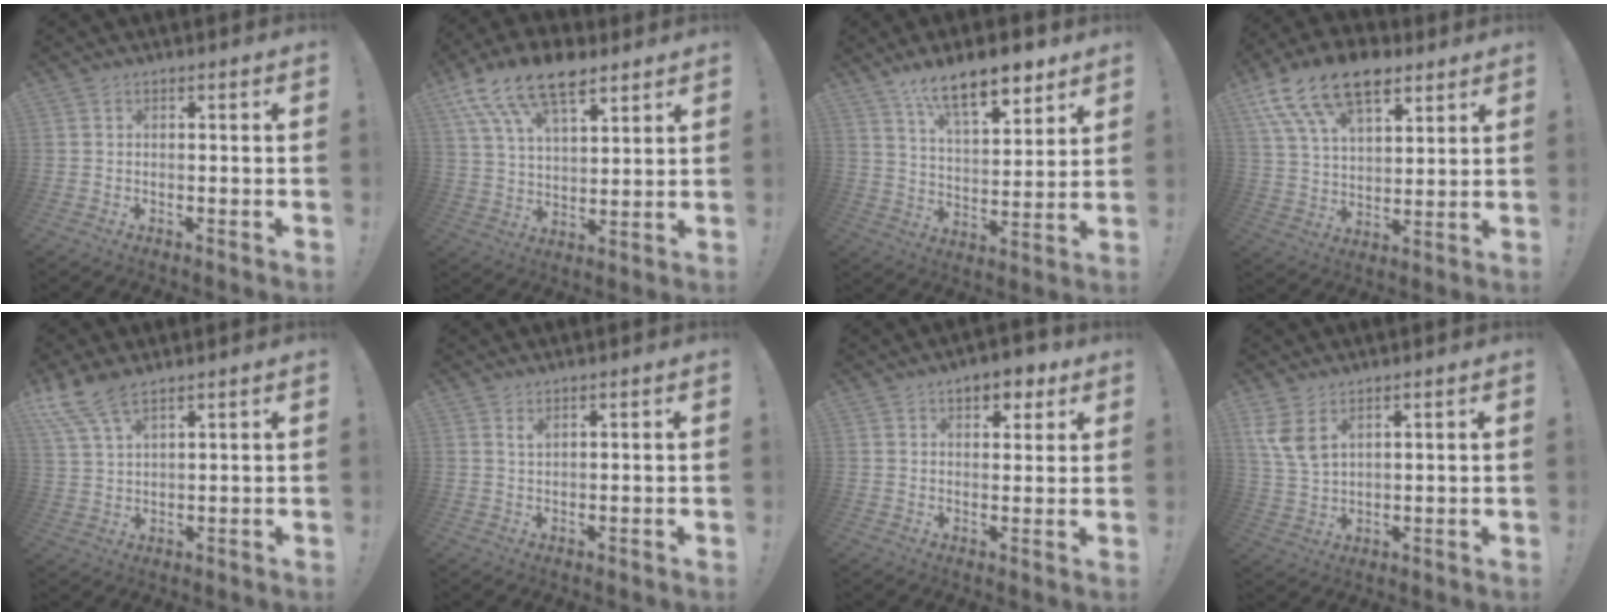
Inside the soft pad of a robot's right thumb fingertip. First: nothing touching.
{"total": 16.5, "force": [10.3, 8.1, 10.0], "torque": [-0.179, -0.059, 0.185]}
{"total": 14.3, "force": [10.0, 5.2, 8.8], "torque": [-0.135, -0.058, 0.174]}
{"total": 17.7, "force": [10.7, 9.6, 10.3], "torque": [-0.187, -0.058, 0.194]}
{"total": 8.4, "force": [6.4, 2.9, 4.6], "torque": [-0.093, -0.026, 0.123]}
{"total": 1.6, "force": [1.1, 0.2, 1.1], "torque": [-0.009, -0.008, 0.017]}
{"total": 6.6, "force": [4.0, 3.9, 3.6], "torque": [-0.035, -0.016, 0.067]}
{"total": 7.3, "force": [4.4, 3.7, 4.4], "torque": [-0.087, -0.020, 0.085]}